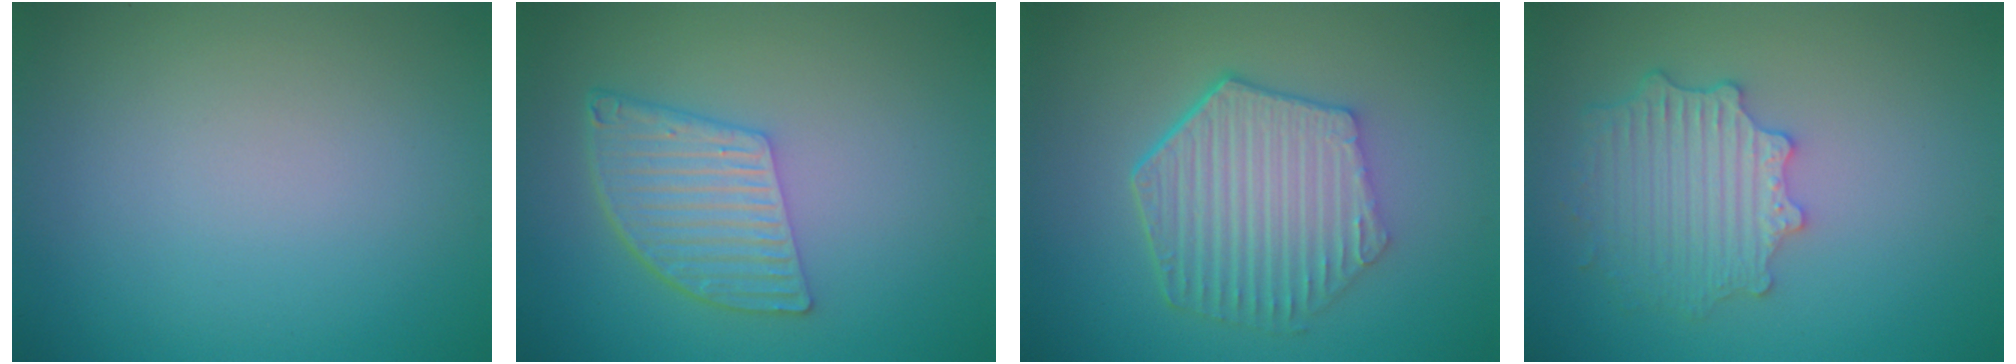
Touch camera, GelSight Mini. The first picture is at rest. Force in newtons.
{"total": 5.2, "press": 3.8, "slide": 3.6}
{"total": 6.1, "press": 4.5, "slide": 4.0}
{"total": 4.2, "press": 3.5, "slide": 2.3}